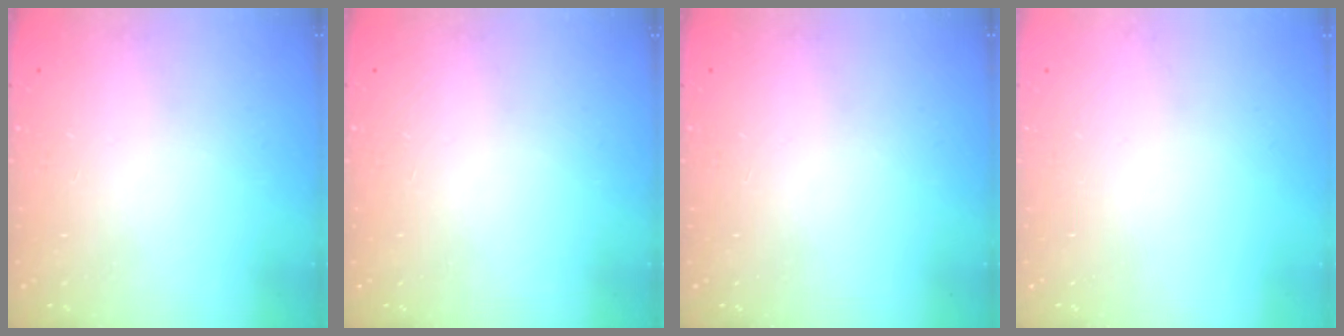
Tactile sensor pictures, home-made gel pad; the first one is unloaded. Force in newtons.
{"total": 0.0}
{"total": 0.0}
{"total": 0.0}